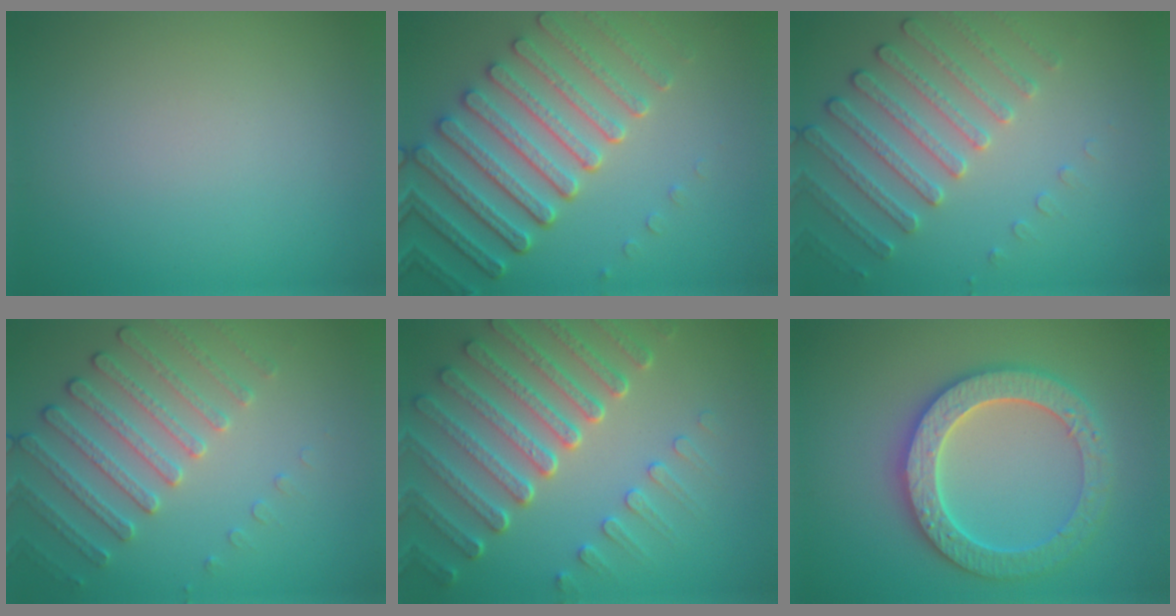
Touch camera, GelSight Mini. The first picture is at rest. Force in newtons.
{"total": 7.0, "press": 5.5, "slide": 4.4}
{"total": 3.3, "press": 3.0, "slide": 1.4}
{"total": 3.3, "press": 3.0, "slide": 1.4}
{"total": 7.5, "press": 5.7, "slide": 4.9}
{"total": 6.1, "press": 6.0, "slide": 1.3}